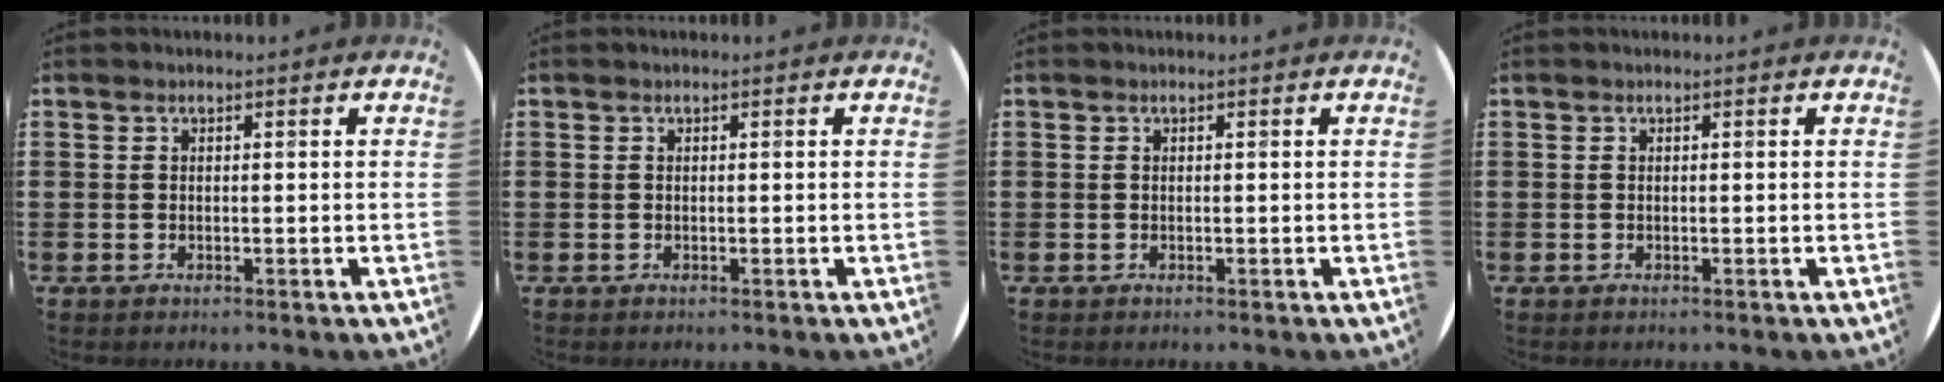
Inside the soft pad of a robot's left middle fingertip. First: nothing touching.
{"total": 0.0}
{"total": 0.0}
{"total": 0.0}